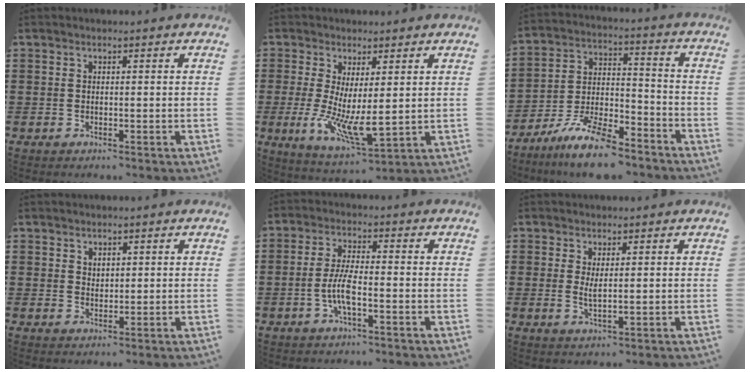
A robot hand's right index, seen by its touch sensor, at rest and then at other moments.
{"total": 6.5, "force": [0.2, 1.9, 6.2], "torque": [-0.115, -0.032, 0.004]}
{"total": 11.2, "force": [-9.5, 2.5, 5.5], "torque": [-0.104, 0.029, -0.181]}
{"total": 1.7, "force": [1.3, 1.1, 0.3], "torque": [-0.008, 0.004, 0.024]}
{"total": 5.4, "force": [-1.7, 1.2, 4.9], "torque": [-0.121, -0.011, -0.041]}
{"total": 2.4, "force": [0.7, 0.5, 2.2], "torque": [-0.043, 0.000, 0.013]}